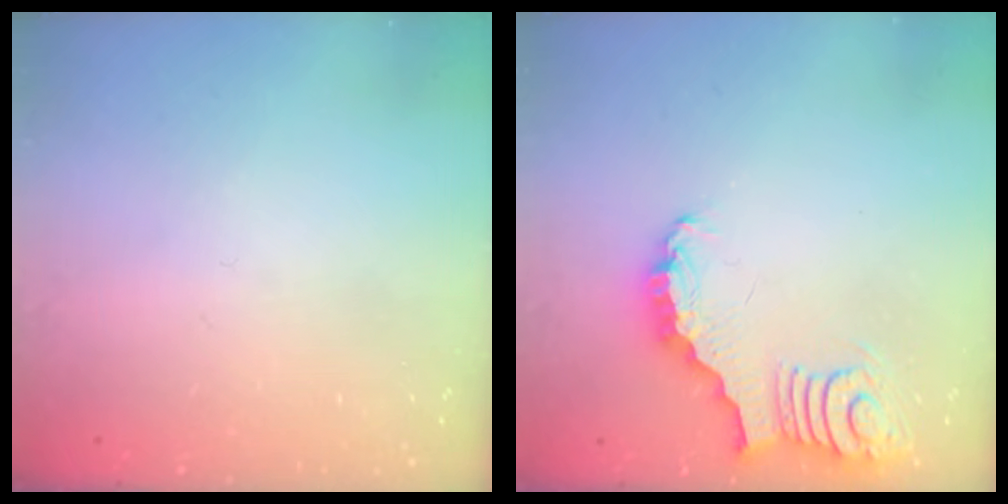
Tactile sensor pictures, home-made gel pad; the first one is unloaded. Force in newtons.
{"total": 3.4, "press": 3.3, "slide": 0.6}